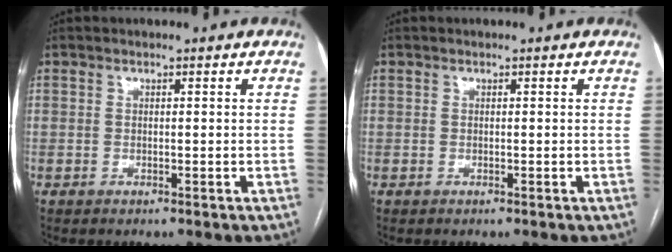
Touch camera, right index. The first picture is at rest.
{"total": 0.0}